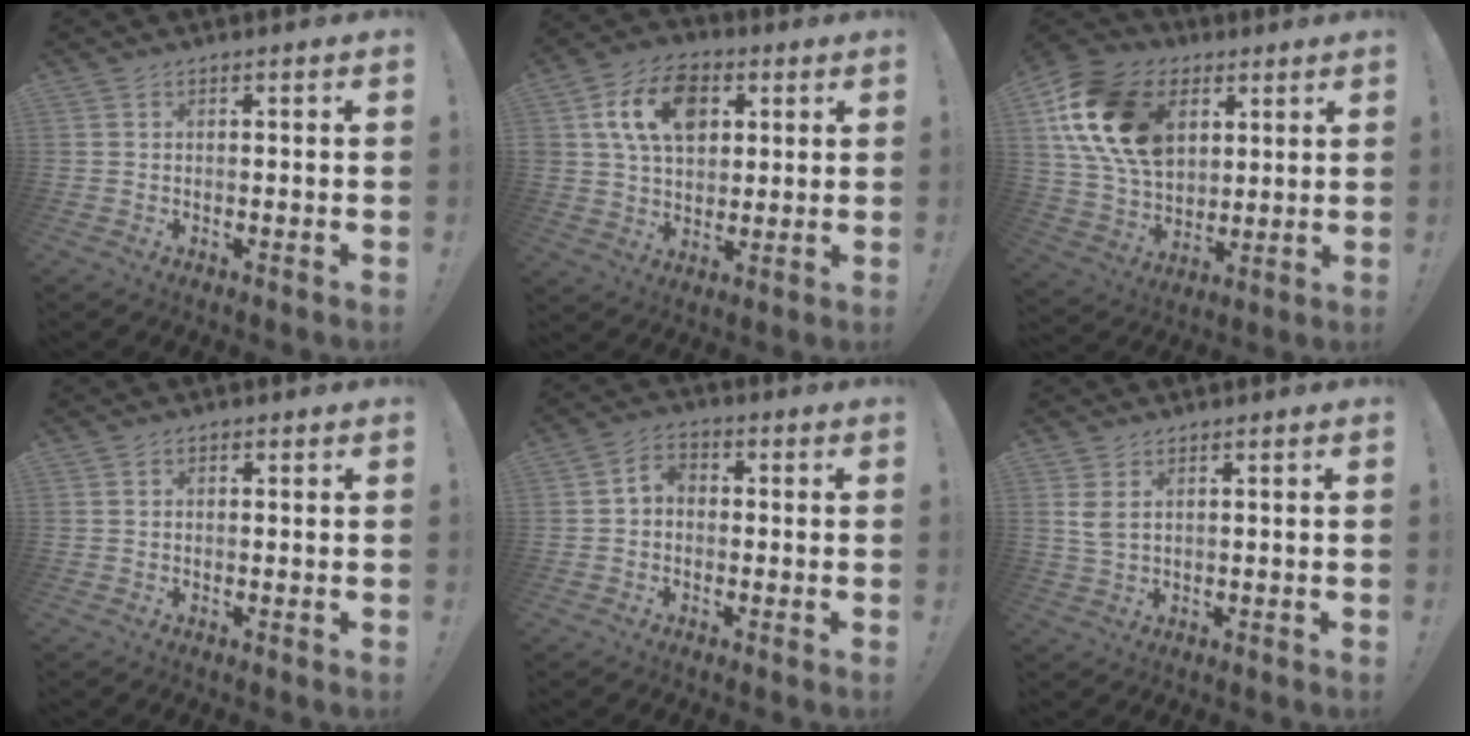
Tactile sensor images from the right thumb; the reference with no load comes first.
{"total": 15.5, "force": [5.6, 11.0, 9.3], "torque": [-0.149, -0.003, 0.109]}
{"total": 20.7, "force": [7.3, 14.6, 12.7], "torque": [-0.233, -0.022, 0.141]}
{"total": 0.8, "force": [0.3, 0.6, 0.4], "torque": [-0.003, 0.001, 0.003]}
{"total": 4.6, "force": [-0.7, 3.6, 2.7], "torque": [-0.050, 0.017, -0.010]}
{"total": 3.8, "force": [1.4, 1.9, 3.0], "torque": [-0.063, -0.002, 0.025]}